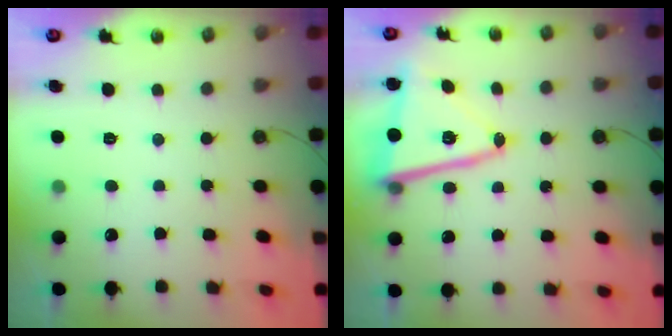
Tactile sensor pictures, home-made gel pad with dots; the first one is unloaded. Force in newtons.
{"total": 14.5, "press": 14.4, "slide": 2.0}